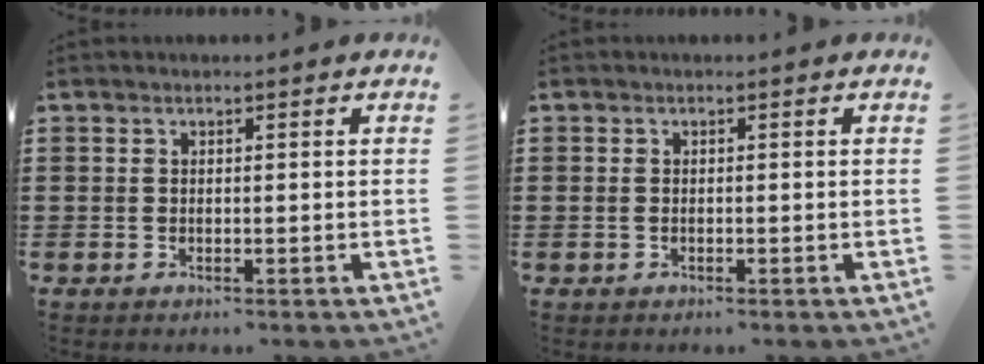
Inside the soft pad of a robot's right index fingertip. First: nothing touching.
{"total": 0.5, "force": [-0.1, 0.2, 0.5], "torque": [-0.011, 0.000, -0.003]}